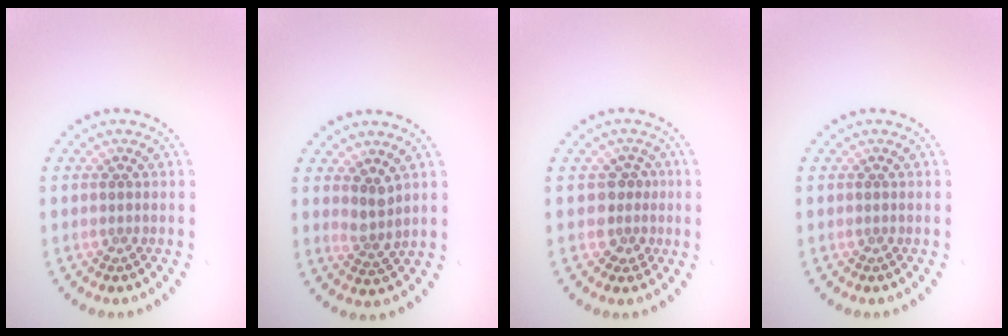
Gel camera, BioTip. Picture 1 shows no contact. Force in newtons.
{"total": 2.0, "press": 1.5, "slide": 1.3}
{"total": 2.1, "press": 1.7, "slide": 1.4}
{"total": 0.0}